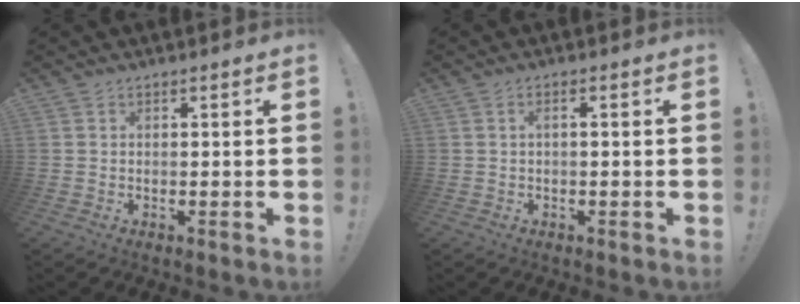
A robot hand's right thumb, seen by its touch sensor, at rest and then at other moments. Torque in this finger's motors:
{"motor_torque": [-0.06, -0.03, -0.21, 0.20, 0.09]}